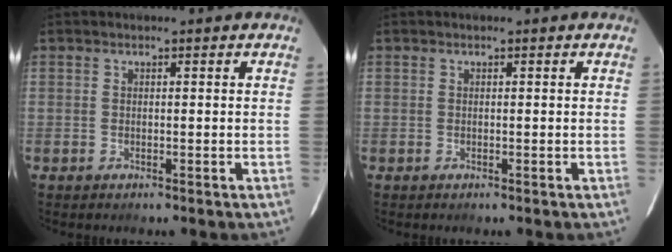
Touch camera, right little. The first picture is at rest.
{"total": 0.0}